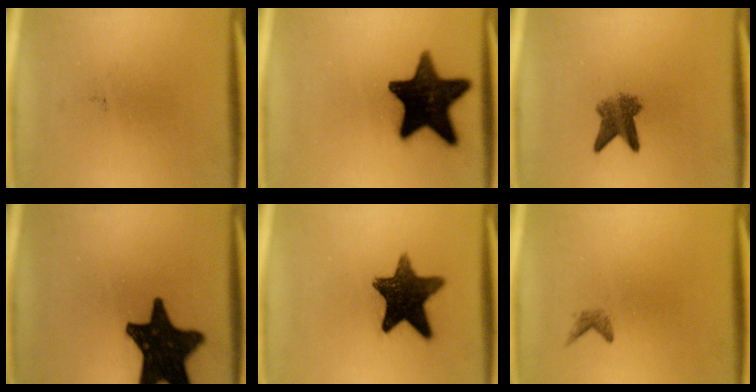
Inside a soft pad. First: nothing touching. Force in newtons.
{"total": 17.8}
{"total": 4.7}
{"total": 18.2}
{"total": 13.4}
{"total": 0.9}